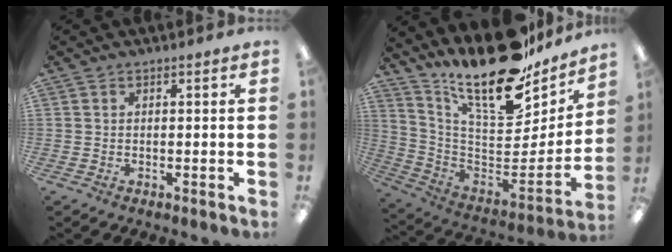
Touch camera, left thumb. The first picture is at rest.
{"total": 21.0, "force": [16.1, 7.4, 11.2], "torque": [-0.164, -0.131, 0.273]}